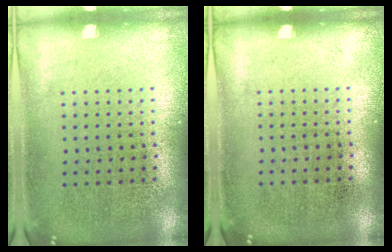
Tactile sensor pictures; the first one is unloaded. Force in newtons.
{"total": 0.0}